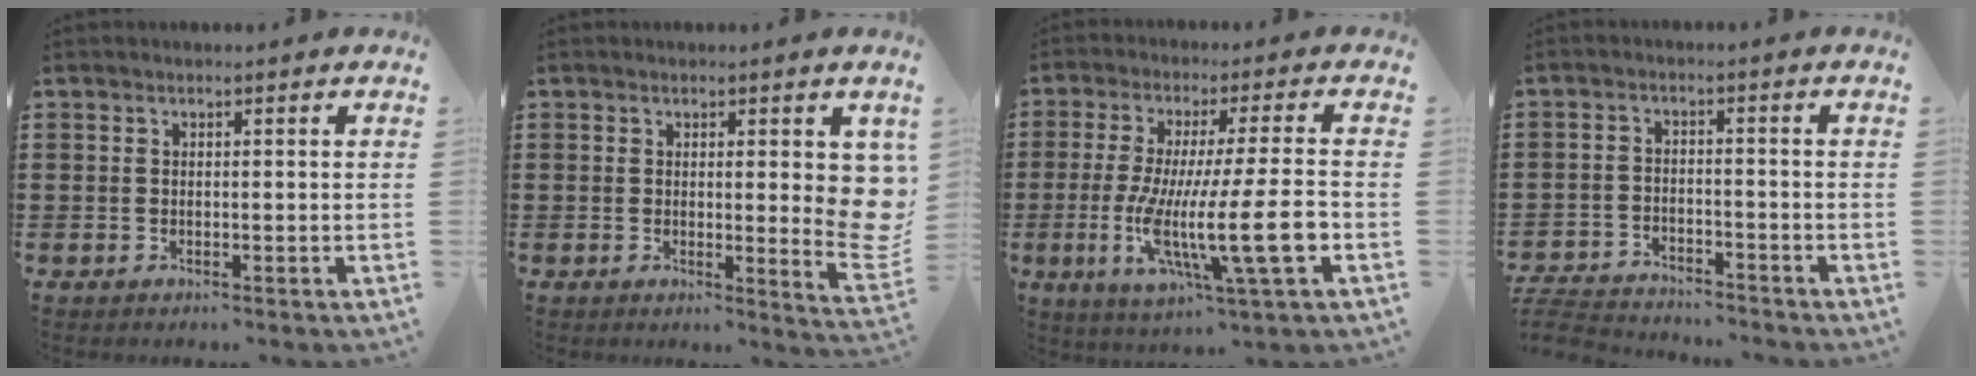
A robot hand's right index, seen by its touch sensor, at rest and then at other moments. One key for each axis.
{"total": 6.2, "fx": 1.0, "fy": 1.7, "fz": 5.8, "tx": -0.066, "ty": -0.017, "tz": 0.015}
{"total": 14.3, "fx": -3.5, "fy": 1.8, "fz": 13.8, "tx": -0.279, "ty": -0.021, "tz": -0.070}
{"total": 4.3, "fx": -4.2, "fy": 0.5, "fz": 0.4, "tx": -0.024, "ty": -0.004, "tz": -0.092}